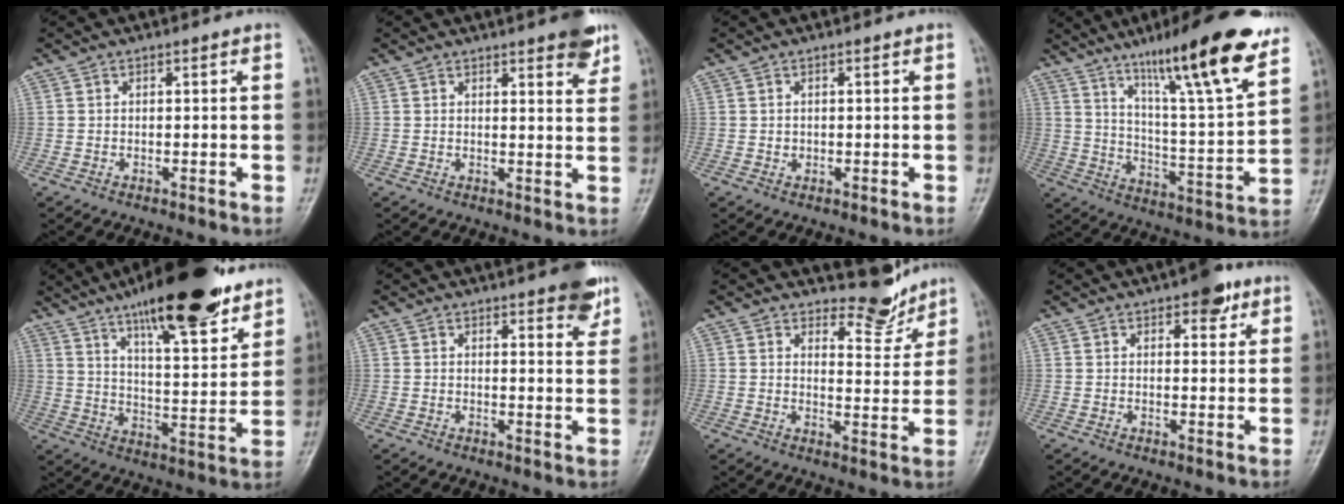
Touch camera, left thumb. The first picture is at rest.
{"total": 5.9, "force": [4.1, 1.4, 4.0], "torque": [-0.035, -0.020, 0.049]}
{"total": 0.9, "force": [0.2, 0.8, 0.4], "torque": [0.000, 0.000, 0.004]}
{"total": 21.9, "force": [14.4, 2.8, 16.3], "torque": [-0.228, -0.060, 0.230]}
{"total": 22.1, "force": [15.5, 5.6, 14.7], "torque": [-0.196, -0.065, 0.245]}
{"total": 7.0, "force": [4.8, 1.8, 4.7], "torque": [-0.039, -0.025, 0.057]}
{"total": 6.5, "force": [6.0, 2.3, 1.0], "torque": [0.009, -0.060, 0.088]}
{"total": 5.5, "force": [3.2, 2.4, 3.7], "torque": [-0.027, -0.011, 0.038]}